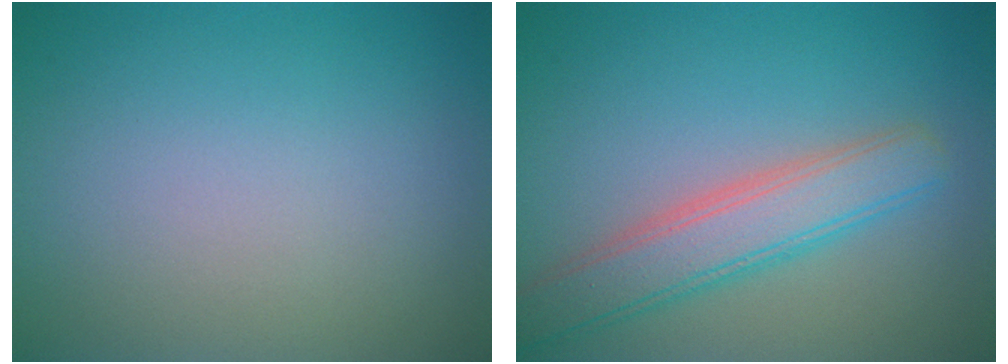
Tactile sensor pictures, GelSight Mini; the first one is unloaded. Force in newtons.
{"total": 4.8, "press": 4.8, "slide": 0.2}